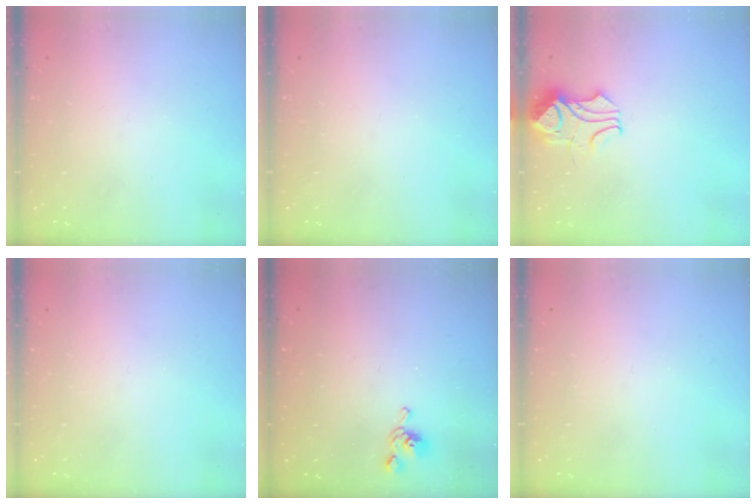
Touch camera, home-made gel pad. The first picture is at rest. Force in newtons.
{"total": 0.0}
{"total": 3.7, "press": 3.6, "slide": 0.8}
{"total": 0.0}
{"total": 4.9, "press": 4.9, "slide": 0.3}
{"total": 0.0}